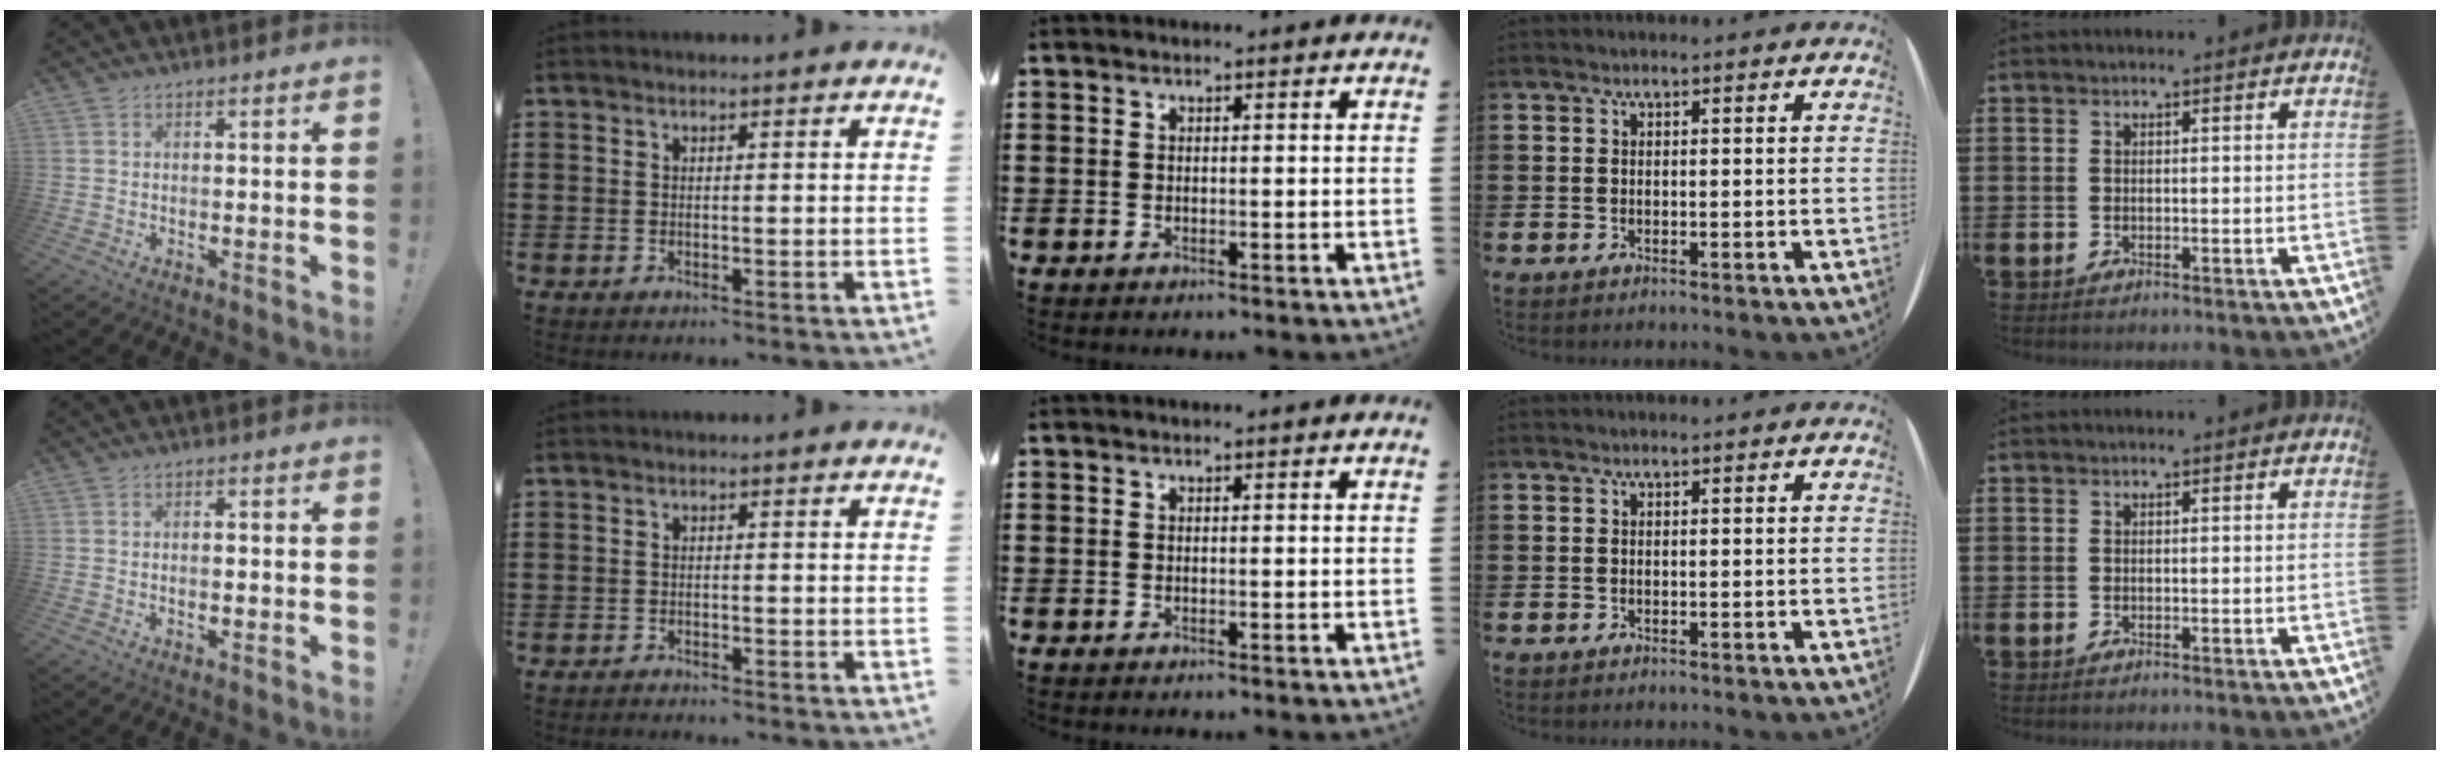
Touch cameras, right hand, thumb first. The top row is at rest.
{"thumb": {"total": 1.2, "force": [-0.6, 0.2, 1.0], "torque": [-0.014, 0.002, -0.012]}, "index": {"total": 1.0, "force": [-1.0, 0.1, 0.0], "torque": [-0.001, 0.002, -0.022]}}